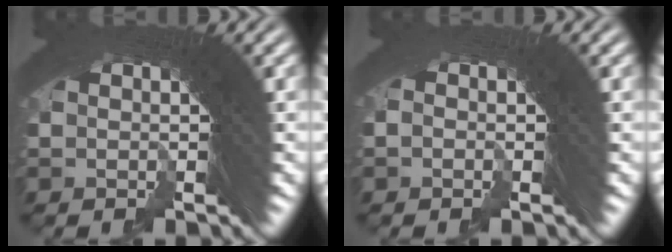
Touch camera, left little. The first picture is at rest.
{"total": 0.9, "force": [-0.8, 0.2, -0.4], "torque": [0.012, 0.012, -0.021]}